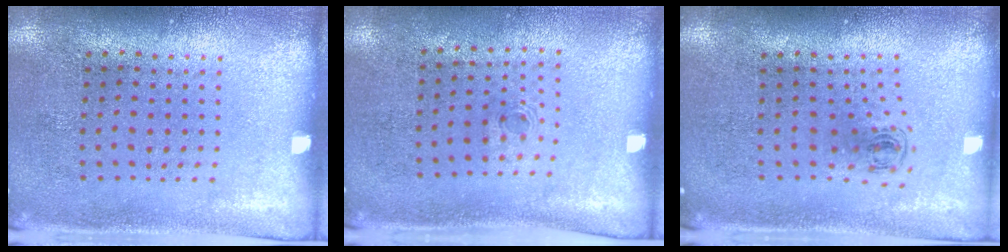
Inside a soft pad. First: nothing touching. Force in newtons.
{"total": 0.5, "press": 0.3, "slide": 0.4}
{"total": 0.5, "press": 0.4, "slide": 0.4}